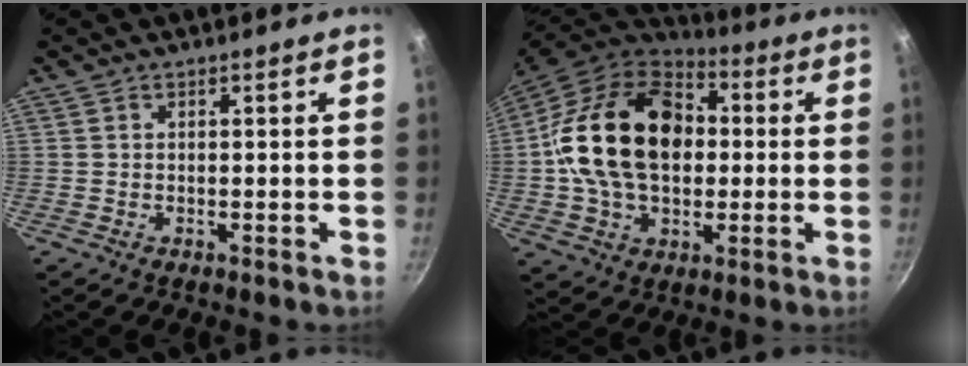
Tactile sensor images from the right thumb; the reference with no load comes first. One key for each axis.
{"total": 23.5, "fx": 1.8, "fy": 16.7, "fz": 16.5, "tx": -0.270, "ty": 0.034, "tz": 0.022}